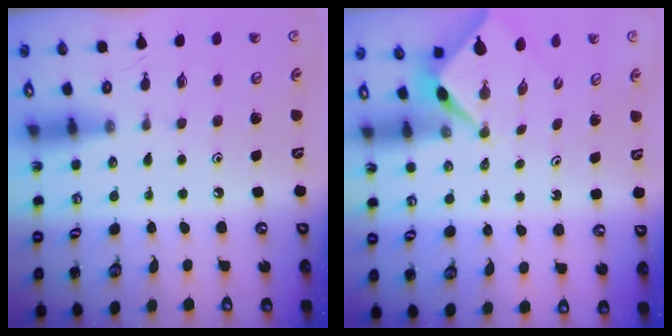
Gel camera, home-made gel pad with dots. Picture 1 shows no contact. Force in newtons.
{"total": 2.3, "press": 2.3, "slide": 0.3}